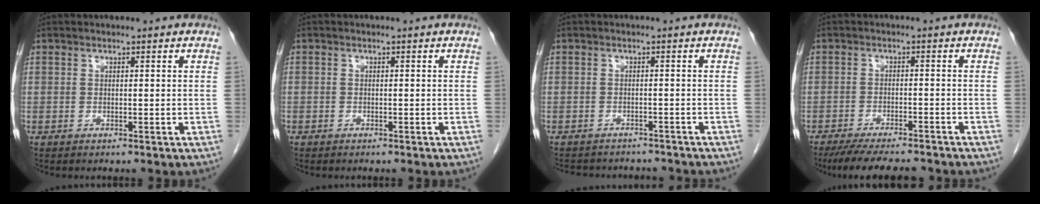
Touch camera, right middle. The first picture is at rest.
{"total": 0.5, "force": [-0.4, 0.4, 0.0], "torque": [-0.008, 0.003, -0.009]}
{"total": 8.6, "force": [-7.9, 2.7, 1.8], "torque": [-0.035, 0.008, -0.094]}
{"total": 11.0, "force": [-9.8, 1.8, 4.8], "torque": [-0.074, -0.014, -0.141]}